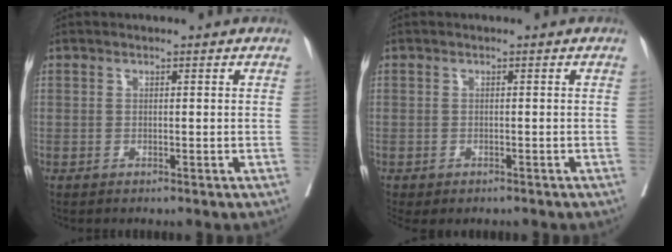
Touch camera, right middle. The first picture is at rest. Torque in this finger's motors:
{"motor_torque": [1.10, -1.04, 0.37, 0.11]}